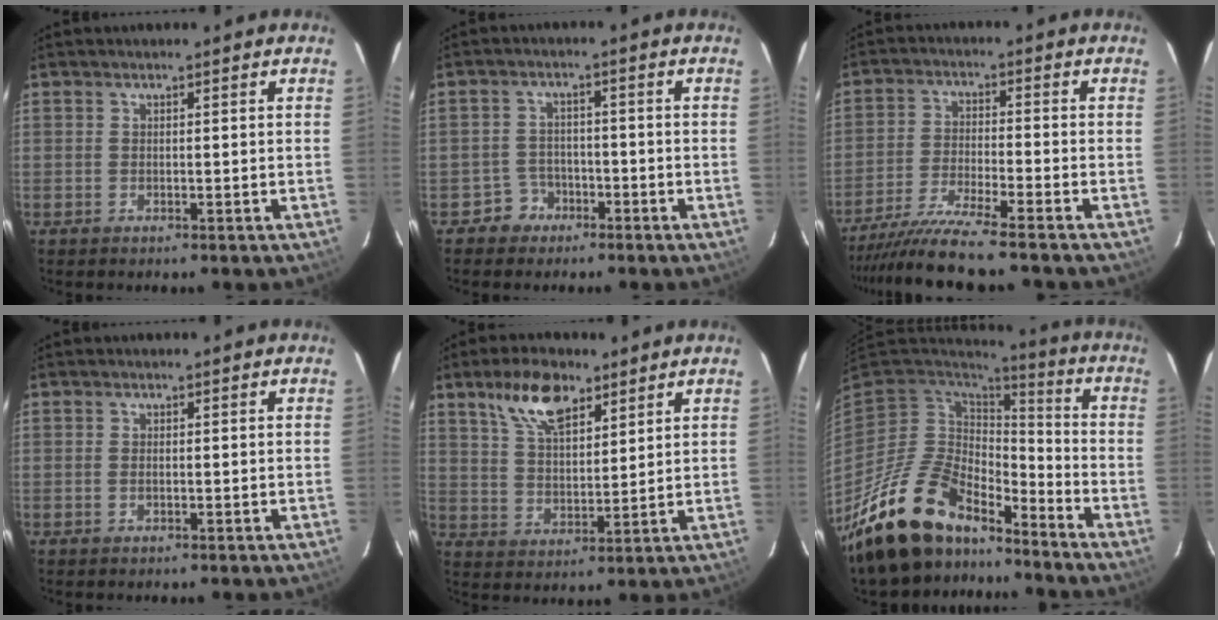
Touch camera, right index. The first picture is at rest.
{"total": 4.0, "force": [-2.5, 3.1, -0.4], "torque": [0.005, 0.019, -0.043]}
{"total": 11.1, "force": [-10.1, -1.6, 4.5], "torque": [-0.103, -0.015, -0.181]}
{"total": 0.8, "force": [-0.2, 0.5, 0.7], "torque": [-0.014, 0.000, -0.004]}
{"total": 10.4, "force": [6.5, 4.6, 6.7], "torque": [-0.123, 0.015, 0.122]}
{"total": 19.3, "force": [-15.1, 8.0, 9.1], "torque": [-0.190, -0.016, -0.262]}